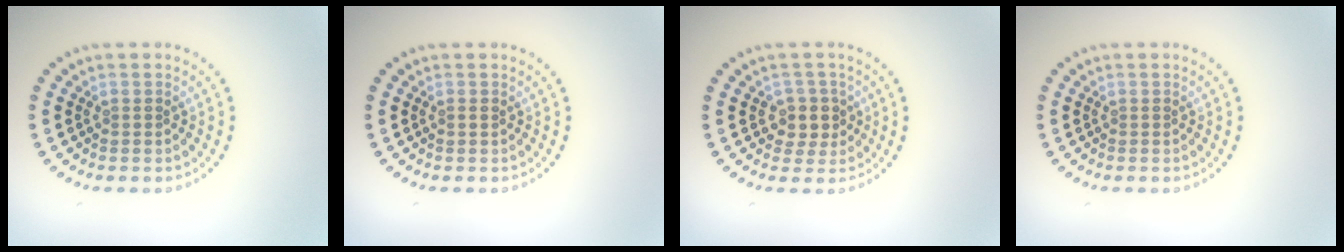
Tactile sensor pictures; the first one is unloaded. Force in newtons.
{"total": 0.7, "press": 0.7, "slide": 0.1}
{"total": 2.5, "press": 2.3, "slide": 1.1}
{"total": 0.0}